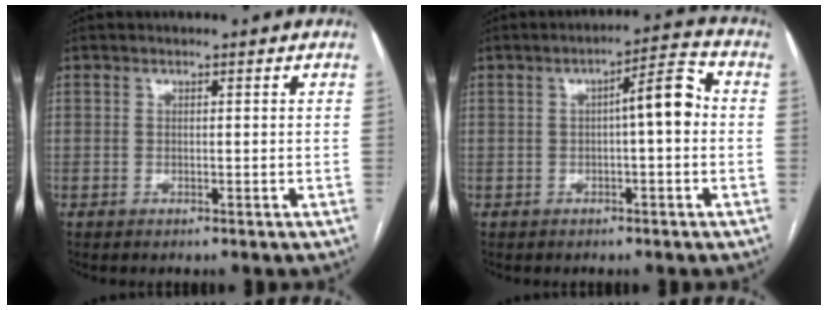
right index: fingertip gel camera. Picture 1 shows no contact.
{"total": 6.0, "force": [0.1, 1.1, 5.9], "torque": [-0.083, 0.022, -0.003]}